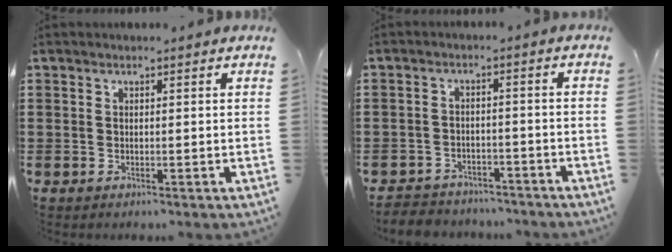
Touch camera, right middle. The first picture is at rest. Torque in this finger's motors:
{"motor_torque": [0.02, -0.01, 0.04, 0.02]}